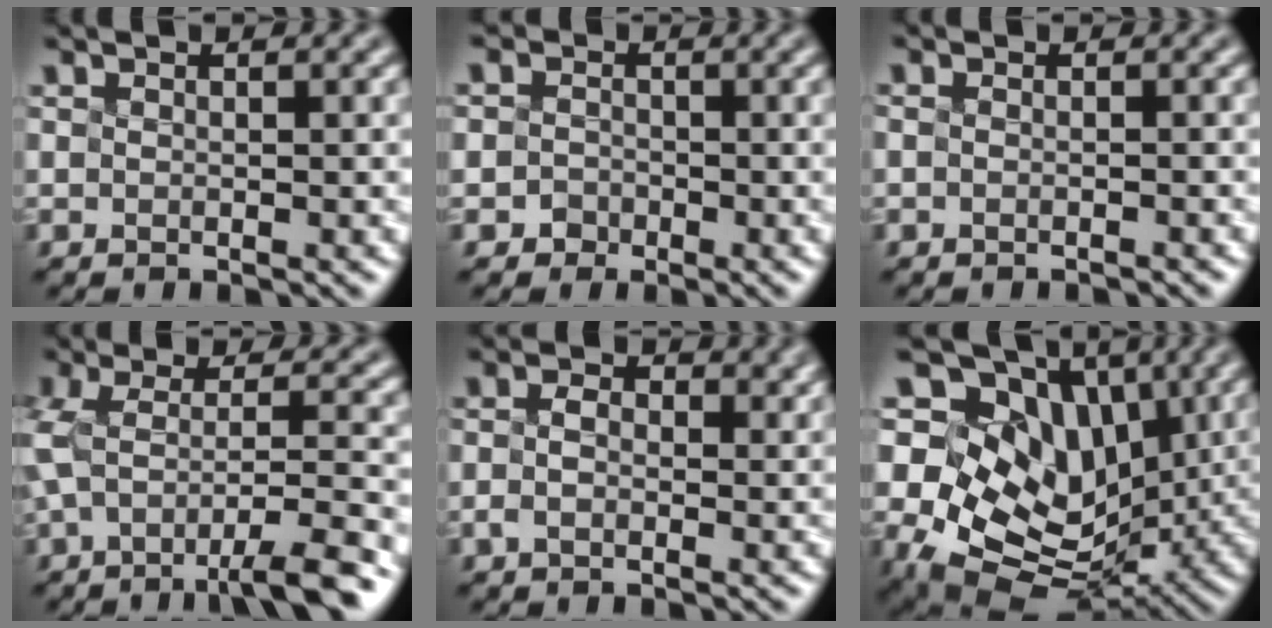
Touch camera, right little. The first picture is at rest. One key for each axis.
{"total": 2.6, "fx": -1.7, "fy": -0.1, "fz": -2.0, "tx": 0.036, "ty": -0.008, "tz": -0.006}
{"total": 2.0, "fx": -1.6, "fy": -0.8, "fz": -0.8, "tx": 0.005, "ty": -0.022, "tz": -0.011}
{"total": 6.1, "fx": -4.0, "fy": 0.3, "fz": 4.6, "tx": -0.101, "ty": -0.008, "tz": -0.042}
{"total": 1.2, "fx": -1.2, "fy": -0.1, "fz": -0.3, "tx": -0.021, "ty": -0.011, "tz": 0.004}
{"total": 11.8, "fx": 1.2, "fy": 9.4, "fz": 7.1, "tx": -0.146, "ty": -0.015, "tz": 0.056}